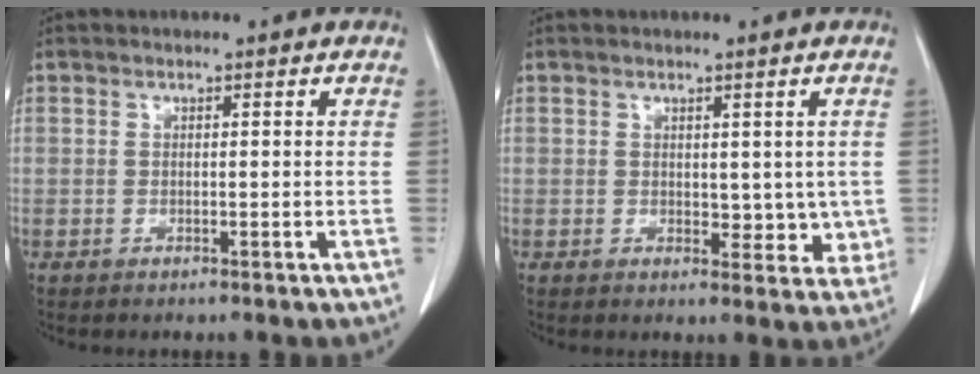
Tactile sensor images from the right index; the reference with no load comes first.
{"total": 4.4, "force": [0.5, 2.8, 3.3], "torque": [-0.021, -0.007, 0.011]}